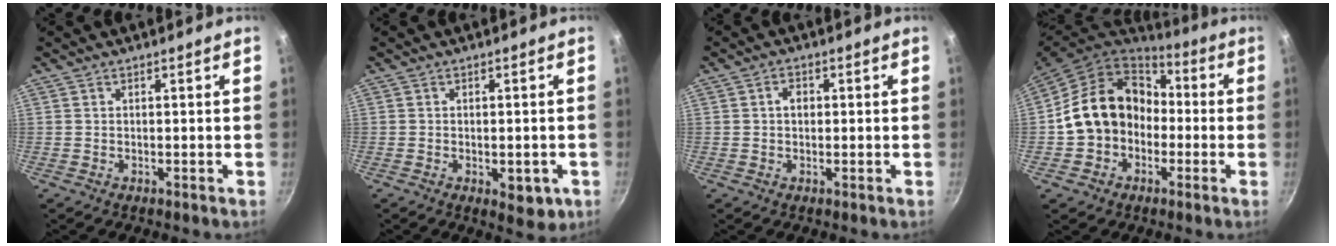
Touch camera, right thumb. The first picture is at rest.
{"total": 5.4, "force": [-1.7, 2.8, 4.3], "torque": [-0.040, 0.001, -0.017]}
{"total": 2.4, "force": [0.2, 1.8, 1.6], "torque": [-0.014, 0.006, 0.002]}
{"total": 16.7, "force": [-1.3, 13.8, 9.3], "torque": [-0.136, 0.059, -0.026]}